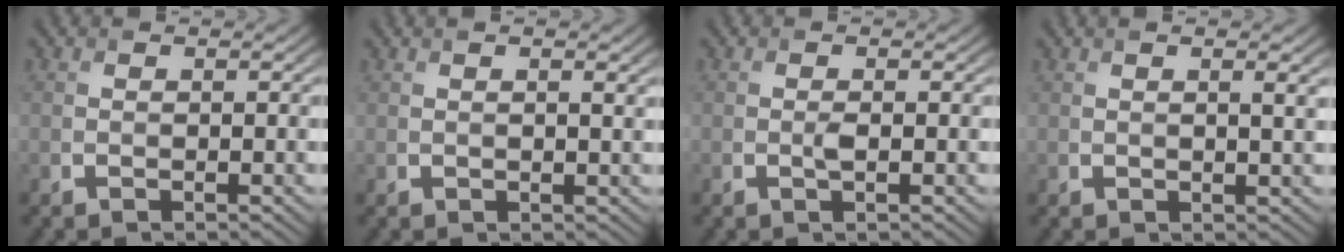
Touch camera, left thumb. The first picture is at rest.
{"total": 1.4, "force": [0.9, 0.2, 1.1], "torque": [-0.018, 0.006, 0.017]}
{"total": 0.7, "force": [0.1, 0.1, 0.7], "torque": [-0.018, 0.001, 0.005]}
{"total": 2.1, "force": [1.0, 0.4, 1.8], "torque": [-0.028, 0.007, 0.018]}